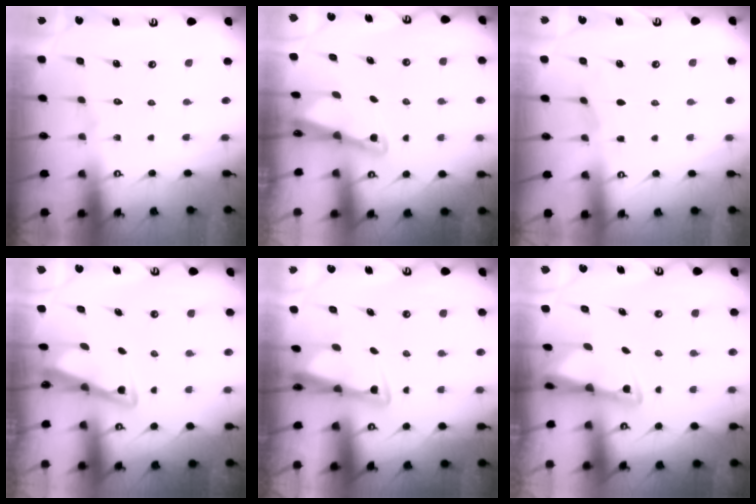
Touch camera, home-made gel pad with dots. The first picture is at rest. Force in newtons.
{"total": 2.3, "press": 2.3, "slide": 0.3}
{"total": 2.7, "press": 2.6, "slide": 0.4}
{"total": 3.3, "press": 3.3, "slide": 0.3}
{"total": 3.1, "press": 3.0, "slide": 0.7}
{"total": 2.2, "press": 2.2, "slide": 0.4}